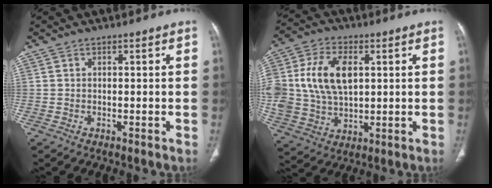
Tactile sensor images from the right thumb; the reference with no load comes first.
{"total": 18.0, "force": [3.2, 11.9, 13.1], "torque": [-0.277, 0.000, 0.067]}